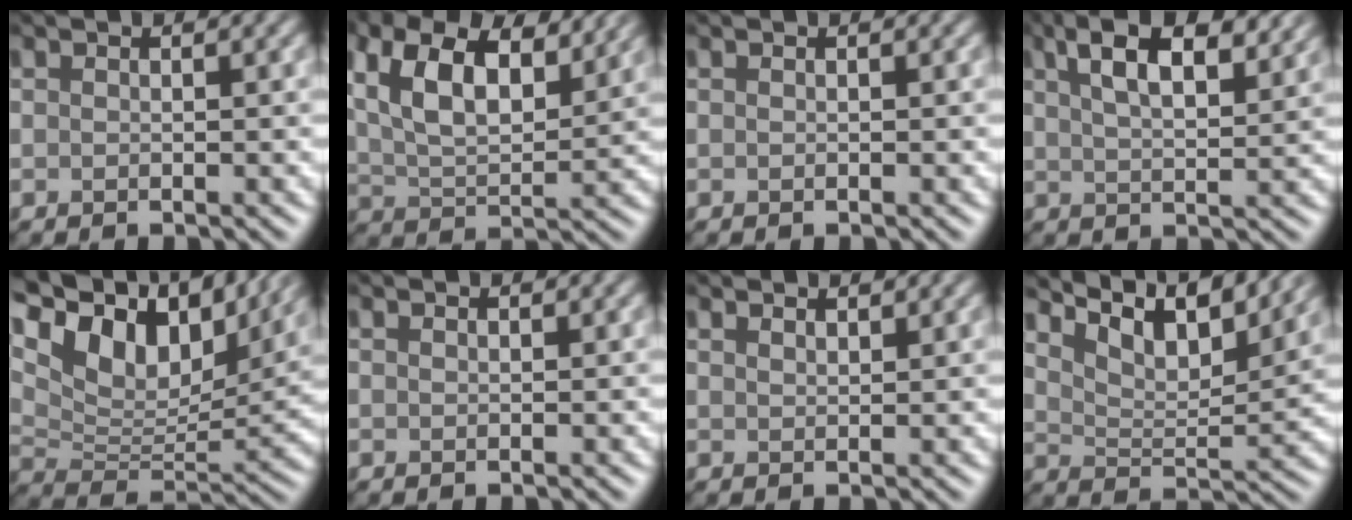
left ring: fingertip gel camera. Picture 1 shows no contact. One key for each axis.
{"total": 8.1, "fx": 4.0, "fy": 3.8, "fz": 5.9, "tx": -0.113, "ty": 0.009, "tz": 0.069}
{"total": 0.0}
{"total": 6.6, "fx": 4.1, "fy": 2.3, "fz": 4.7, "tx": -0.076, "ty": 0.013, "tz": 0.063}
{"total": 13.1, "fx": 8.6, "fy": 6.0, "fz": 7.9, "tx": -0.156, "ty": 0.034, "tz": 0.151}
{"total": 0.0}
{"total": 1.2, "fx": 1.2, "fy": 0.1, "fz": 0.2, "tx": -0.007, "ty": 0.000, "tz": 0.026}
{"total": 7.3, "fx": 6.2, "fy": 1.2, "fz": 3.5, "tx": -0.068, "ty": -0.001, "tz": 0.098}